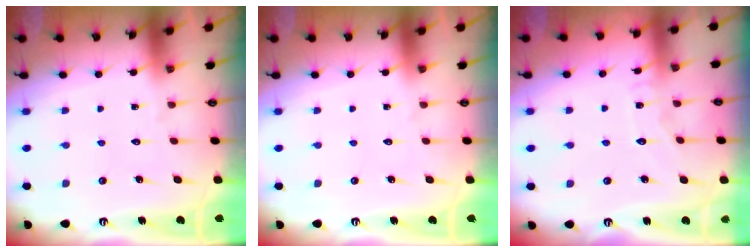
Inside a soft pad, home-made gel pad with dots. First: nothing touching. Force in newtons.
{"total": 0.0}
{"total": 5.2, "press": 5.1, "slide": 0.6}